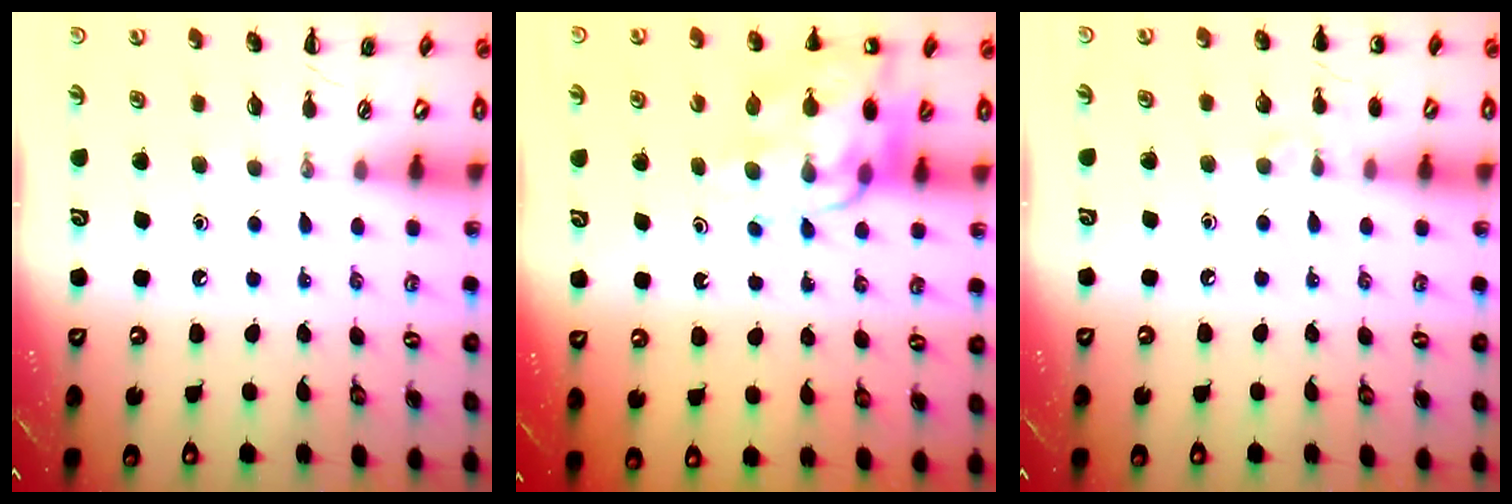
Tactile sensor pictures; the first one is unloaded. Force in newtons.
{"total": 13.8, "press": 13.4, "slide": 3.4}
{"total": 5.1, "press": 4.9, "slide": 1.7}